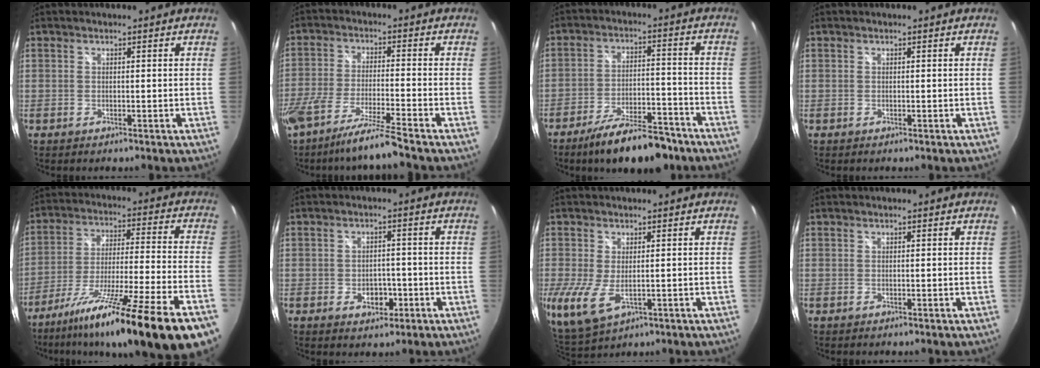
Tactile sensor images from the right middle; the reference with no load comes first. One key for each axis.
{"total": 10.7, "fx": -8.8, "fy": -1.3, "fz": 5.9, "tx": -0.125, "ty": -0.027, "tz": -0.156}
{"total": 14.3, "fx": -11.2, "fy": 4.0, "fz": 8.0, "tx": -0.145, "ty": -0.008, "tz": -0.167}
{"total": 0.0}
{"total": 25.3, "fx": -17.9, "fy": -0.5, "fz": 17.9, "tx": -0.280, "ty": -0.074, "tz": -0.283}
{"total": 4.5, "fx": -1.8, "fy": 3.3, "fz": 2.5, "tx": -0.043, "ty": 0.002, "tz": -0.020}
{"total": 10.1, "fx": -1.7, "fy": 5.5, "fz": 8.2, "tx": -0.179, "ty": -0.029, "tz": -0.023}
{"total": 0.0}